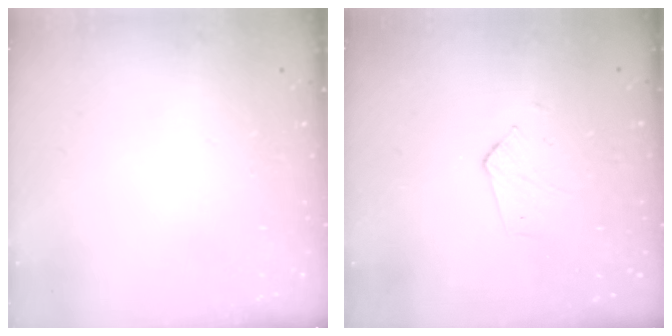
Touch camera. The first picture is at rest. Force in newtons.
{"total": 2.9, "press": 2.9, "slide": 0.2}